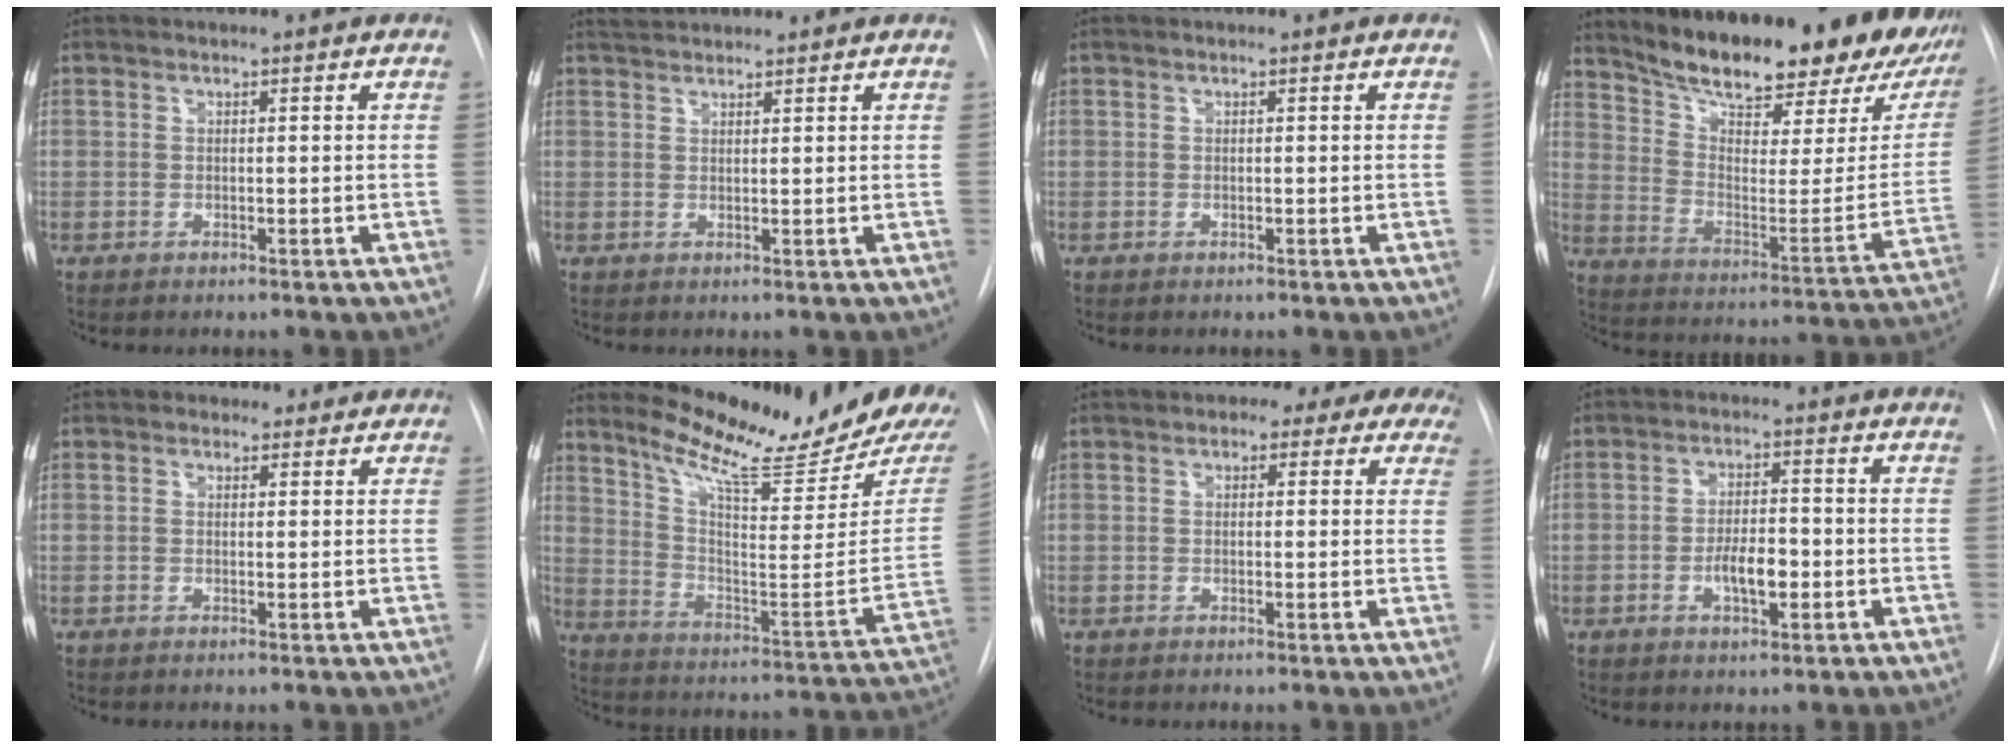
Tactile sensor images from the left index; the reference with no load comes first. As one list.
[{"total": 3.7, "force": [3.6, 0.4, 0.9], "torque": [-0.016, 0.032, 0.065]}, {"total": 0.0}, {"total": 29.1, "force": [23.5, 7.7, 15.4], "torque": [-0.243, -0.052, 0.317]}, {"total": 2.8, "force": [2.0, 2.0, 0.3], "torque": [0.002, 0.008, 0.019]}, {"total": 20.7, "force": [17.9, 0.9, 10.3], "torque": [-0.168, -0.088, 0.263]}, {"total": 8.8, "force": [6.8, 4.4, 3.6], "torque": [-0.024, 0.019, 0.063]}, {"total": 5.0, "force": [-1.4, 1.8, 4.4], "torque": [-0.079, 0.002, -0.022]}]